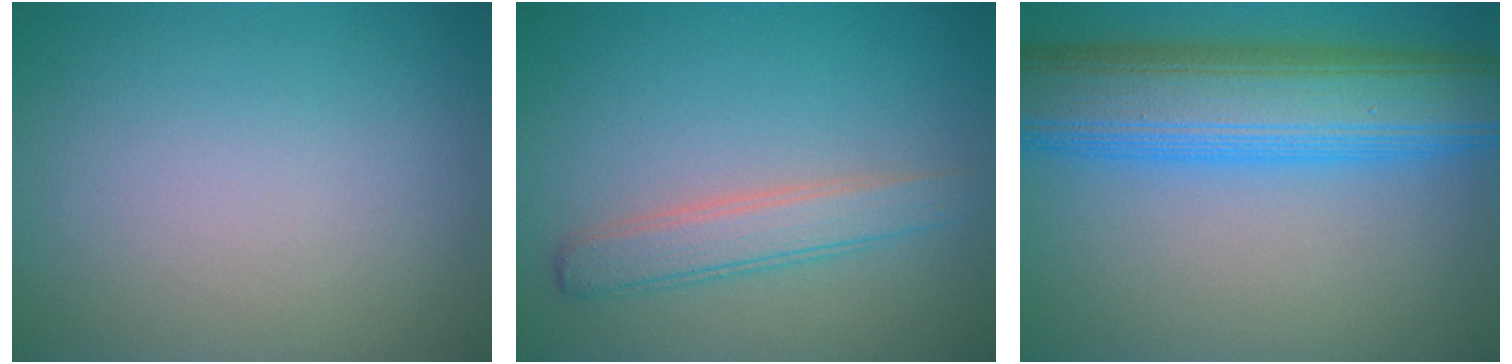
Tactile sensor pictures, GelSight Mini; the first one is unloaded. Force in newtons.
{"total": 3.0, "press": 3.0, "slide": 0.1}
{"total": 10.9, "press": 10.9, "slide": 0.2}